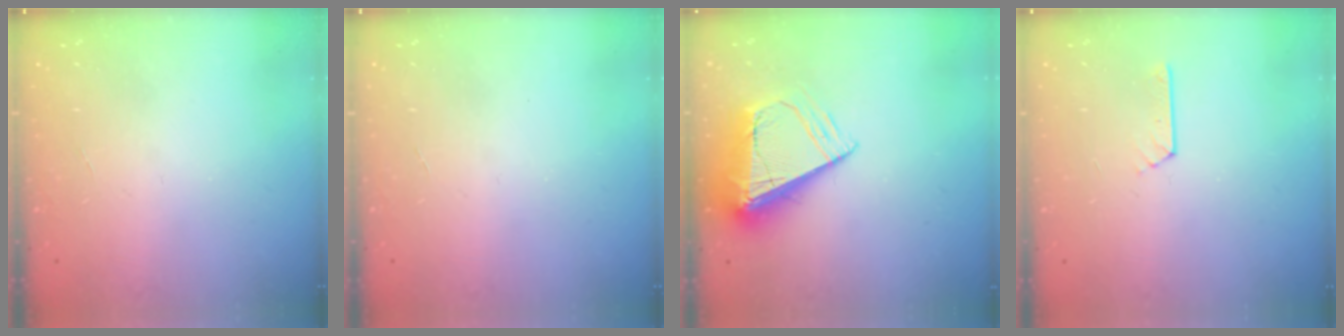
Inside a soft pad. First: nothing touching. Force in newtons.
{"total": 0.0}
{"total": 11.8, "press": 11.7, "slide": 1.5}
{"total": 2.2, "press": 2.2, "slide": 0.3}